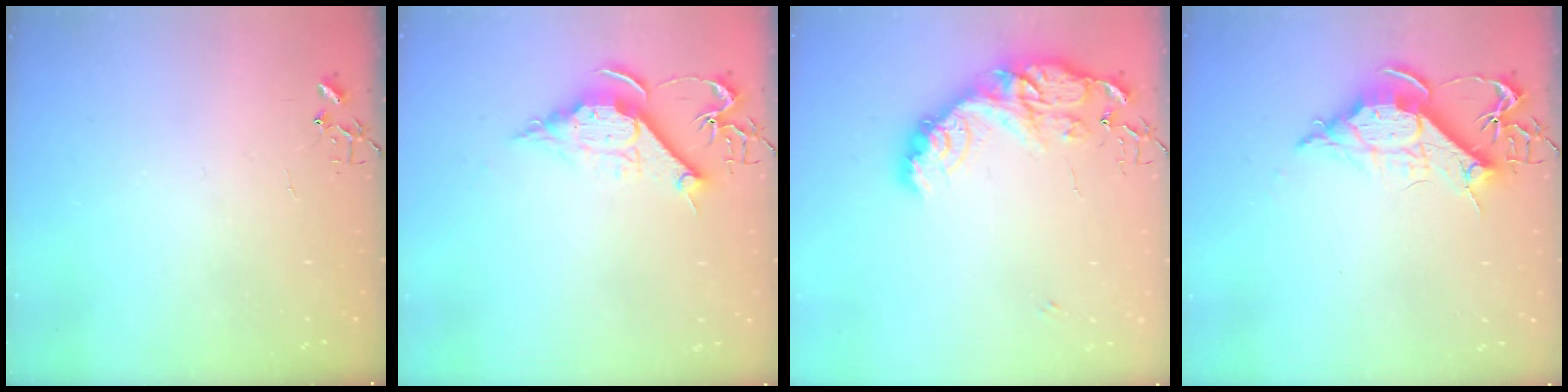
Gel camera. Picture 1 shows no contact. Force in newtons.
{"total": 10.8, "press": 10.7, "slide": 1.3}
{"total": 16.9, "press": 16.9, "slide": 0.5}
{"total": 11.5, "press": 11.4, "slide": 1.2}